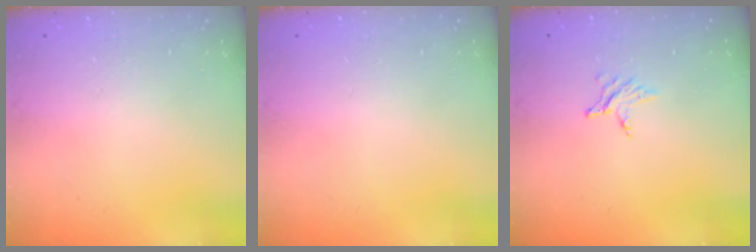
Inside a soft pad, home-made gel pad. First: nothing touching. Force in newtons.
{"total": 0.0}
{"total": 2.8, "press": 2.7, "slide": 0.4}